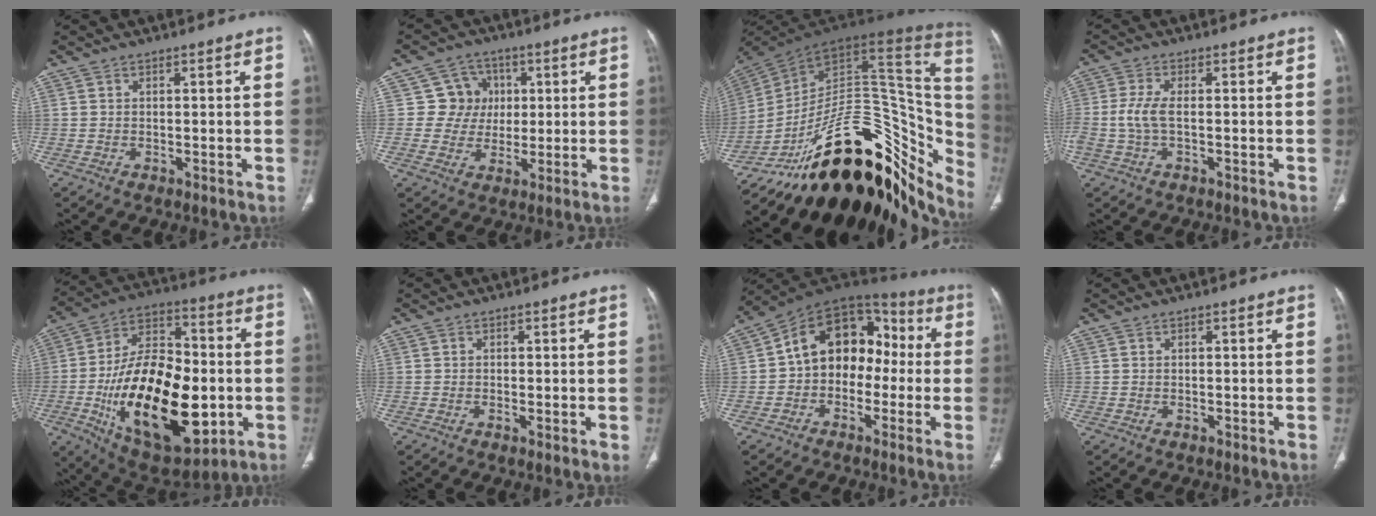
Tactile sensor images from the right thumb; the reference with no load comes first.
{"total": 7.5, "force": [1.4, 7.3, 1.1], "torque": [0.030, 0.010, 0.017]}
{"total": 38.0, "force": [-16.8, 20.3, 27.4], "torque": [-0.279, 0.081, -0.238]}
{"total": 4.4, "force": [-0.5, 1.7, 4.1], "torque": [-0.117, 0.002, -0.016]}
{"total": 30.5, "force": [-5.9, 16.0, 25.3], "torque": [-0.417, 0.005, -0.075]}
{"total": 1.5, "force": [-0.1, 0.5, 1.4], "torque": [-0.028, -0.005, -0.003]}
{"total": 15.2, "force": [-0.5, 11.3, 10.2], "torque": [-0.107, 0.056, -0.026]}
{"total": 0.0}